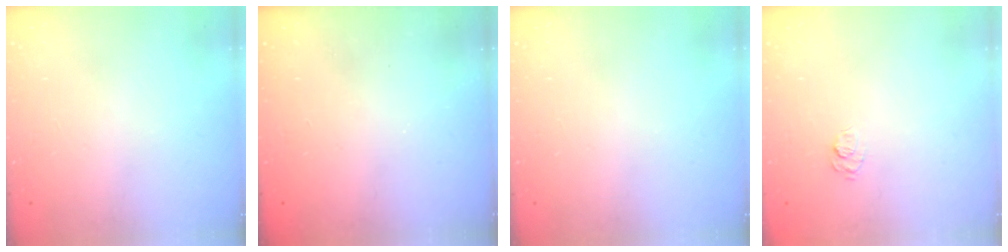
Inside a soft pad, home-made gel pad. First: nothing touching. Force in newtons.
{"total": 2.3, "press": 2.2, "slide": 0.8}
{"total": 0.0}
{"total": 8.2, "press": 8.0, "slide": 1.4}